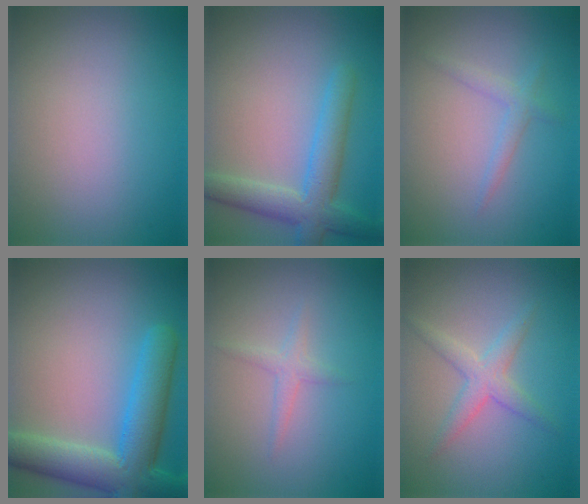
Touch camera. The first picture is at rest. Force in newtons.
{"total": 4.7, "press": 4.7, "slide": 0.2}
{"total": 1.4, "press": 1.4, "slide": 0.0}
{"total": 7.9, "press": 7.9, "slide": 0.3}
{"total": 1.3, "press": 1.3, "slide": 0.0}
{"total": 2.5, "press": 2.5, "slide": 0.0}